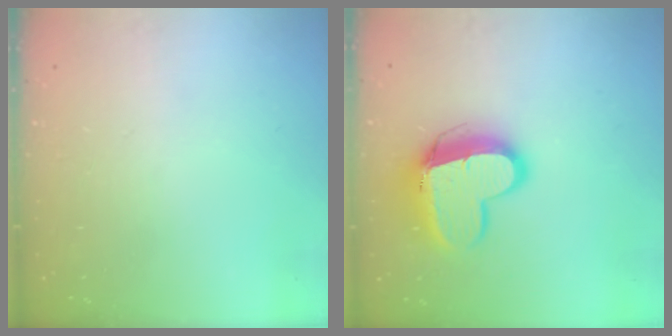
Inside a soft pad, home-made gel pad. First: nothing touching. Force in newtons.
{"total": 13.5, "press": 13.5, "slide": 1.2}